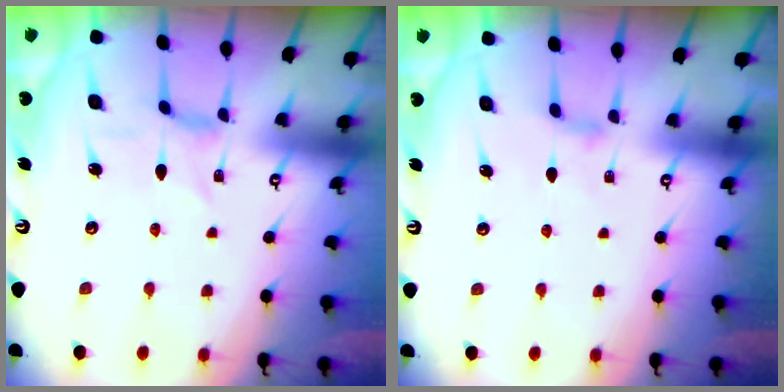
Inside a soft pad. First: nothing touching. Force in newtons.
{"total": 2.3, "press": 2.2, "slide": 0.5}